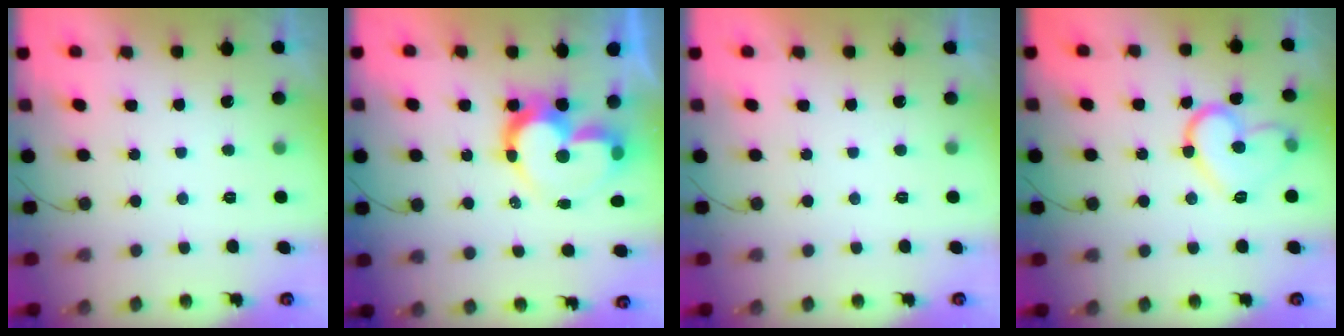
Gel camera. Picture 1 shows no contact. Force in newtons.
{"total": 12.8, "press": 12.7, "slide": 1.4}
{"total": 1.7, "press": 1.7, "slide": 0.0}
{"total": 12.9, "press": 12.9, "slide": 0.6}